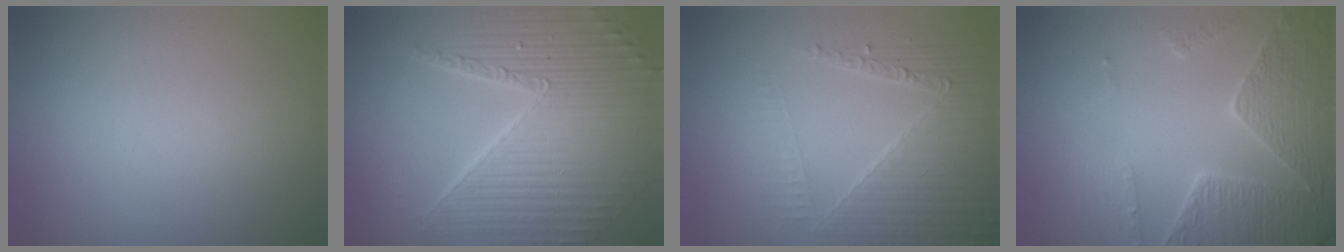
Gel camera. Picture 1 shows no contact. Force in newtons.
{"total": 10.2, "press": 6.6, "slide": 7.8}
{"total": 4.3, "press": 4.1, "slide": 1.3}
{"total": 6.4, "press": 5.2, "slide": 3.8}